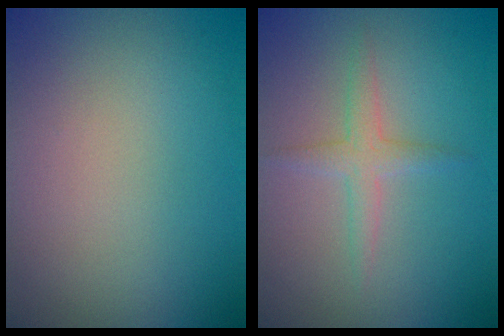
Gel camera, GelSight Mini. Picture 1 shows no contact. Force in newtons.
{"total": 1.8, "press": 1.8, "slide": 0.1}